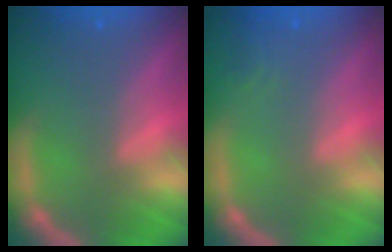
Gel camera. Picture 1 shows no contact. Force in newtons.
{"total": 1.4}